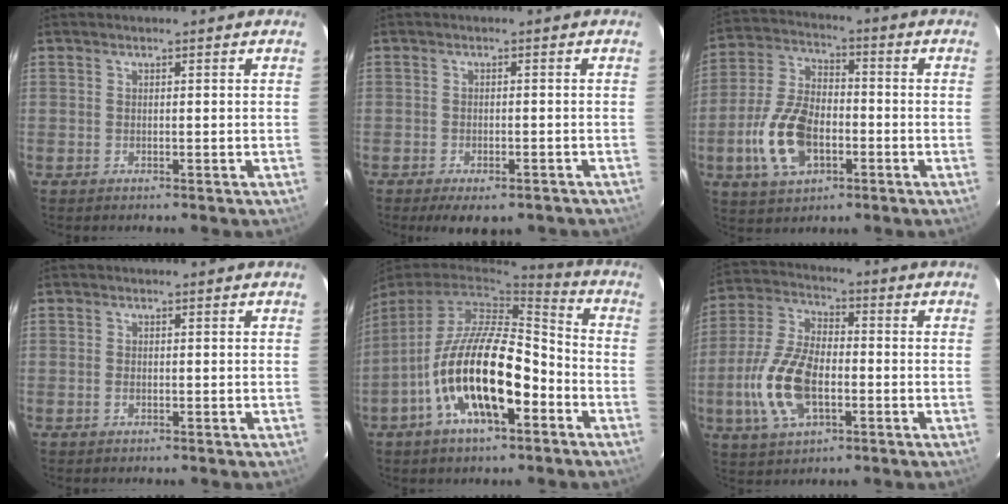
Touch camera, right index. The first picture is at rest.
{"total": 7.8, "force": [-5.9, 2.8, 4.3], "torque": [-0.089, -0.018, -0.078]}
{"total": 14.0, "force": [-4.5, 8.0, 10.5], "torque": [-0.228, 0.007, -0.077]}
{"total": 0.8, "force": [-0.3, 0.5, 0.6], "torque": [-0.013, 0.000, -0.006]}
{"total": 18.0, "force": [-7.1, 6.6, 15.2], "torque": [-0.285, -0.009, -0.127]}
{"total": 14.6, "force": [-3.8, 7.5, 11.9], "torque": [-0.264, 0.004, -0.071]}